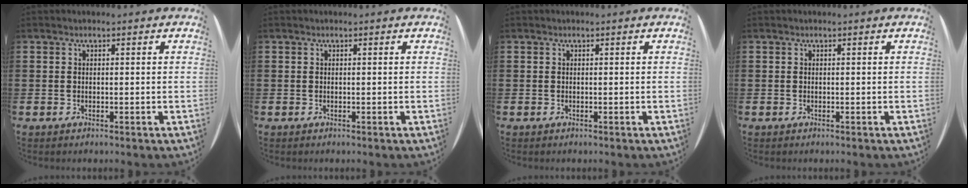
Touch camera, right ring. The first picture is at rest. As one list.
[{"total": 0.0}, {"total": 0.0}, {"total": 0.0}]